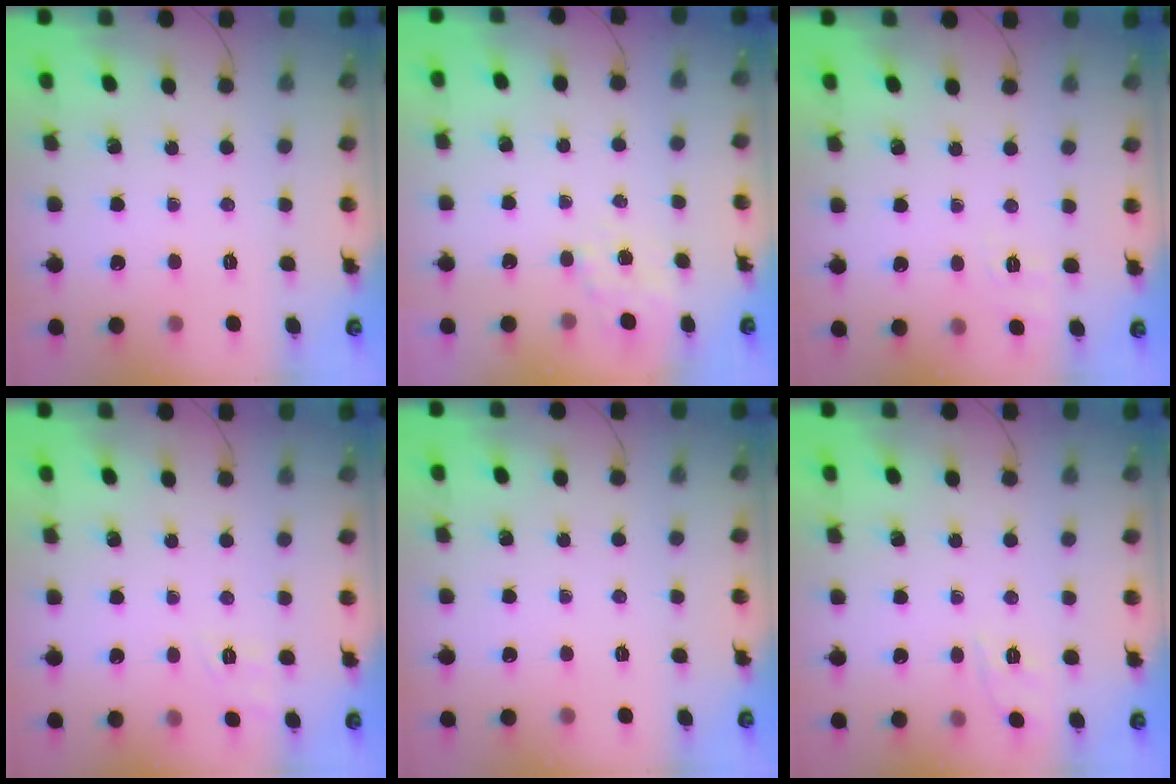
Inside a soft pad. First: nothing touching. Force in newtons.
{"total": 4.7, "press": 4.5, "slide": 1.4}
{"total": 2.0, "press": 0.8, "slide": 1.8}
{"total": 3.1, "press": 2.4, "slide": 1.9}
{"total": 0.0}
{"total": 1.8, "press": 0.3, "slide": 1.8}